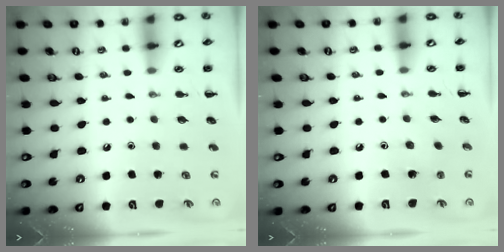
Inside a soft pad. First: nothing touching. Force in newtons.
{"total": 2.4, "press": 2.3, "slide": 0.6}